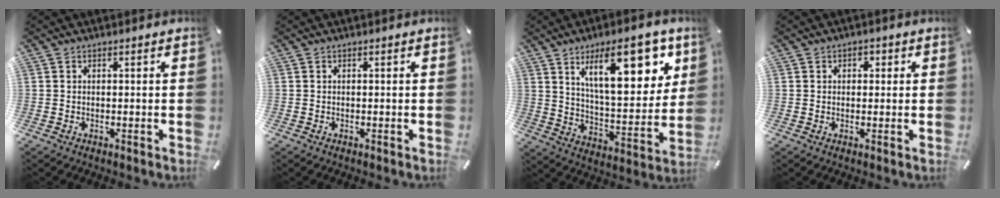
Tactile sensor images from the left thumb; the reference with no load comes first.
{"total": 0.0}
{"total": 21.0, "force": [10.4, 8.4, 16.2], "torque": [-0.236, -0.038, 0.160]}
{"total": 1.7, "force": [-0.1, 1.5, 0.9], "torque": [-0.010, 0.005, -0.007]}